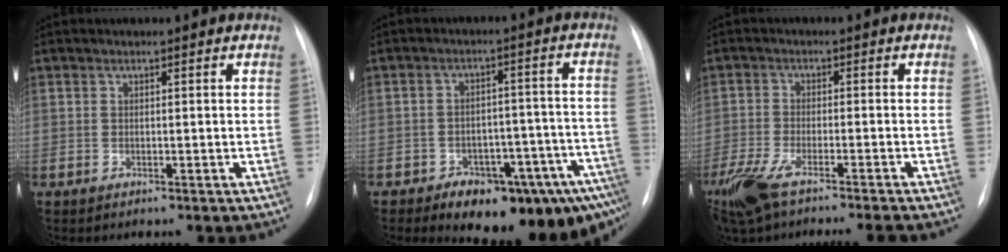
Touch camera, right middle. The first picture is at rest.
{"total": 16.2, "force": [-11.1, 6.0, 10.2], "torque": [-0.069, 0.047, -0.143]}
{"total": 11.5, "force": [-9.2, 0.6, 6.9], "torque": [-0.126, -0.022, -0.154]}